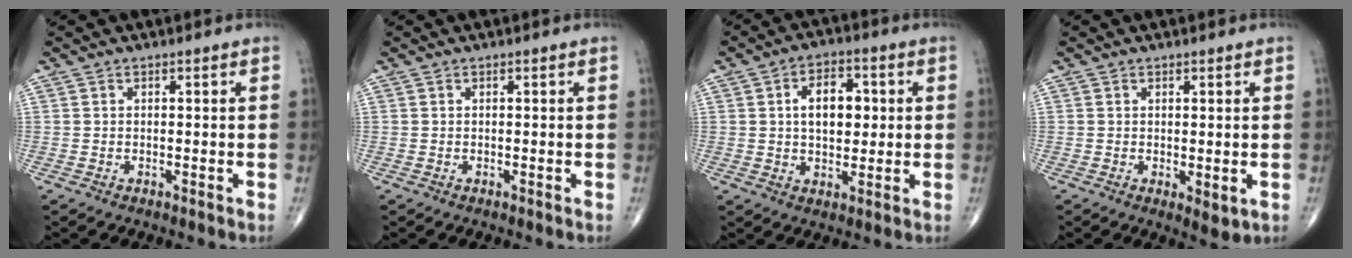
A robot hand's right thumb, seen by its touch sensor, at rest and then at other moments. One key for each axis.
{"total": 0.0}
{"total": 9.0, "fx": 1.4, "fy": 5.6, "fz": 6.9, "tx": -0.082, "ty": 0.005, "tz": 0.020}
{"total": 2.9, "fx": -0.3, "fy": 1.1, "fz": 2.6, "tx": -0.037, "ty": -0.011, "tz": -0.001}